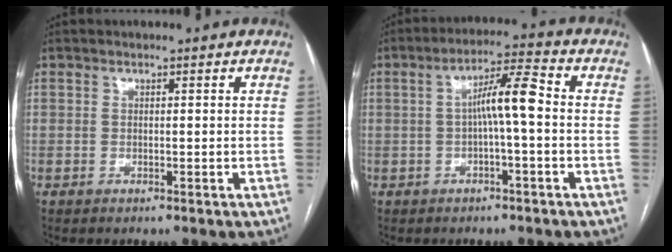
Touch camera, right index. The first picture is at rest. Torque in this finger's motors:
{"motor_torque": [1.09, 0.12, 0.34, 0.13]}